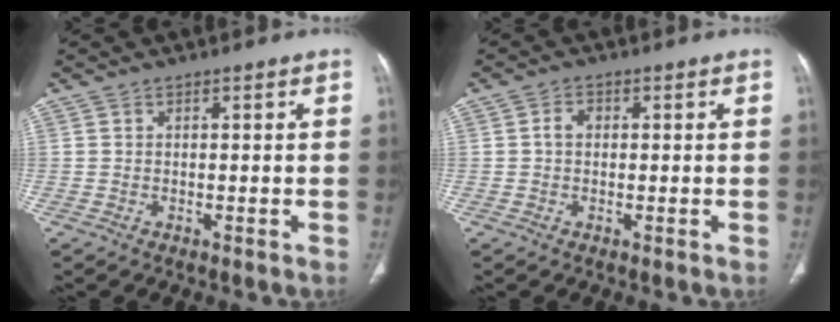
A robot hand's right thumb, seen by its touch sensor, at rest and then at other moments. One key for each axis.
{"total": 2.0, "fx": 0.1, "fy": 1.5, "fz": 1.4, "tx": -0.020, "ty": 0.009, "tz": 0.000}